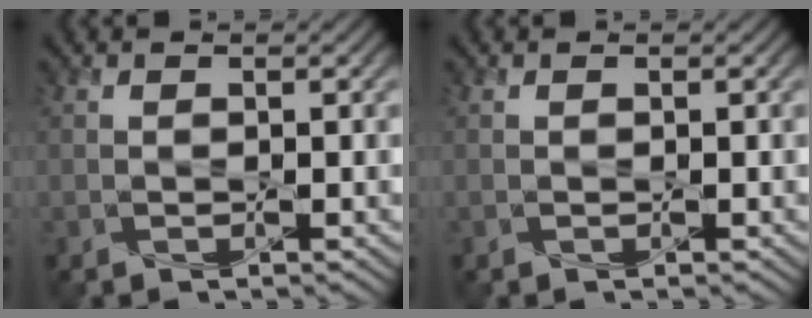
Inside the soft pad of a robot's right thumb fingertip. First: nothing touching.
{"total": 0.0}